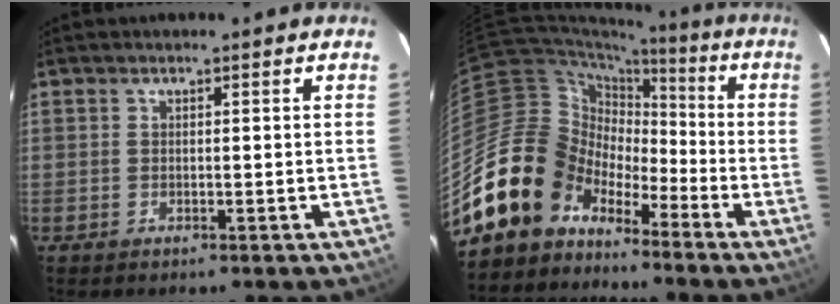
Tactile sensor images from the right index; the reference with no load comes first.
{"total": 16.3, "force": [-11.0, 11.3, 4.0], "torque": [-0.096, 0.038, -0.202]}